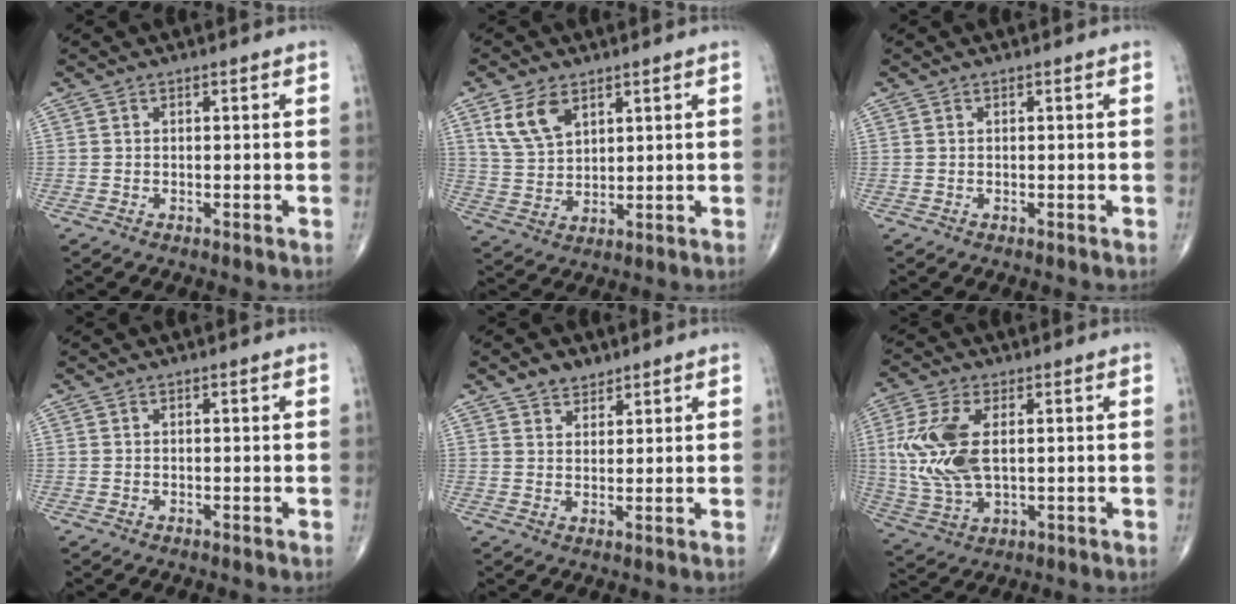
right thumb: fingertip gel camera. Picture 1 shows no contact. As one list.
[{"total": 8.0, "force": [4.2, 4.7, 4.9], "torque": [-0.086, -0.014, 0.091]}, {"total": 0.0}, {"total": 0.0}, {"total": 4.0, "force": [3.0, 2.4, 1.3], "torque": [-0.003, -0.019, 0.051]}, {"total": 12.8, "force": [1.8, 6.7, 10.8], "torque": [-0.244, -0.005, 0.042]}]